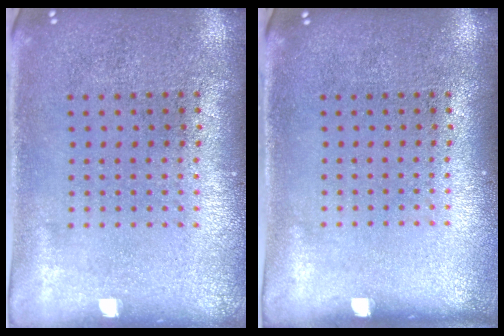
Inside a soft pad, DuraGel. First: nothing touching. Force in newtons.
{"total": 0.0}